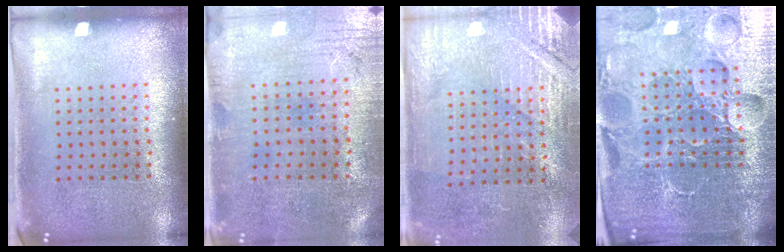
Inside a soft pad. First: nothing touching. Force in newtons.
{"total": 0.5, "press": 0.2, "slide": 0.5}
{"total": 2.8, "press": 2.8, "slide": 0.5}
{"total": 6.6, "press": 5.9, "slide": 3.1}